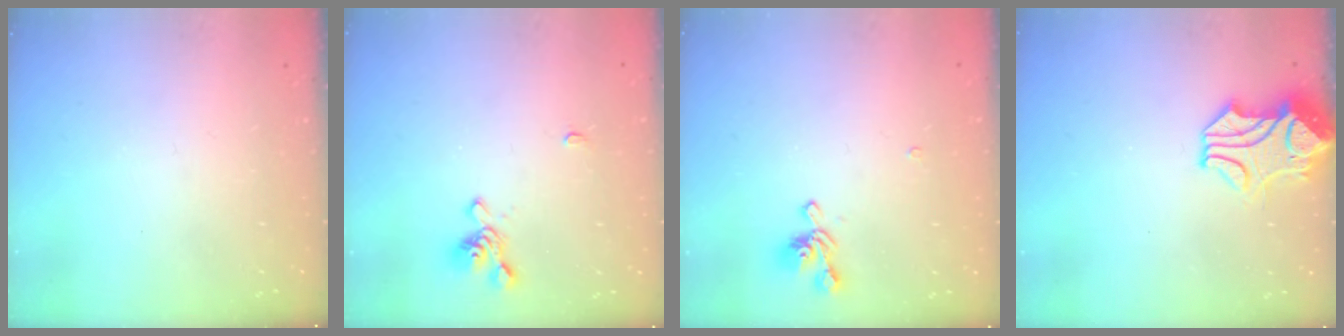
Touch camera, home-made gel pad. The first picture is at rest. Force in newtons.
{"total": 1.5, "press": 1.1, "slide": 1.0}
{"total": 2.3, "press": 2.3, "slide": 0.1}
{"total": 2.5, "press": 2.3, "slide": 1.0}